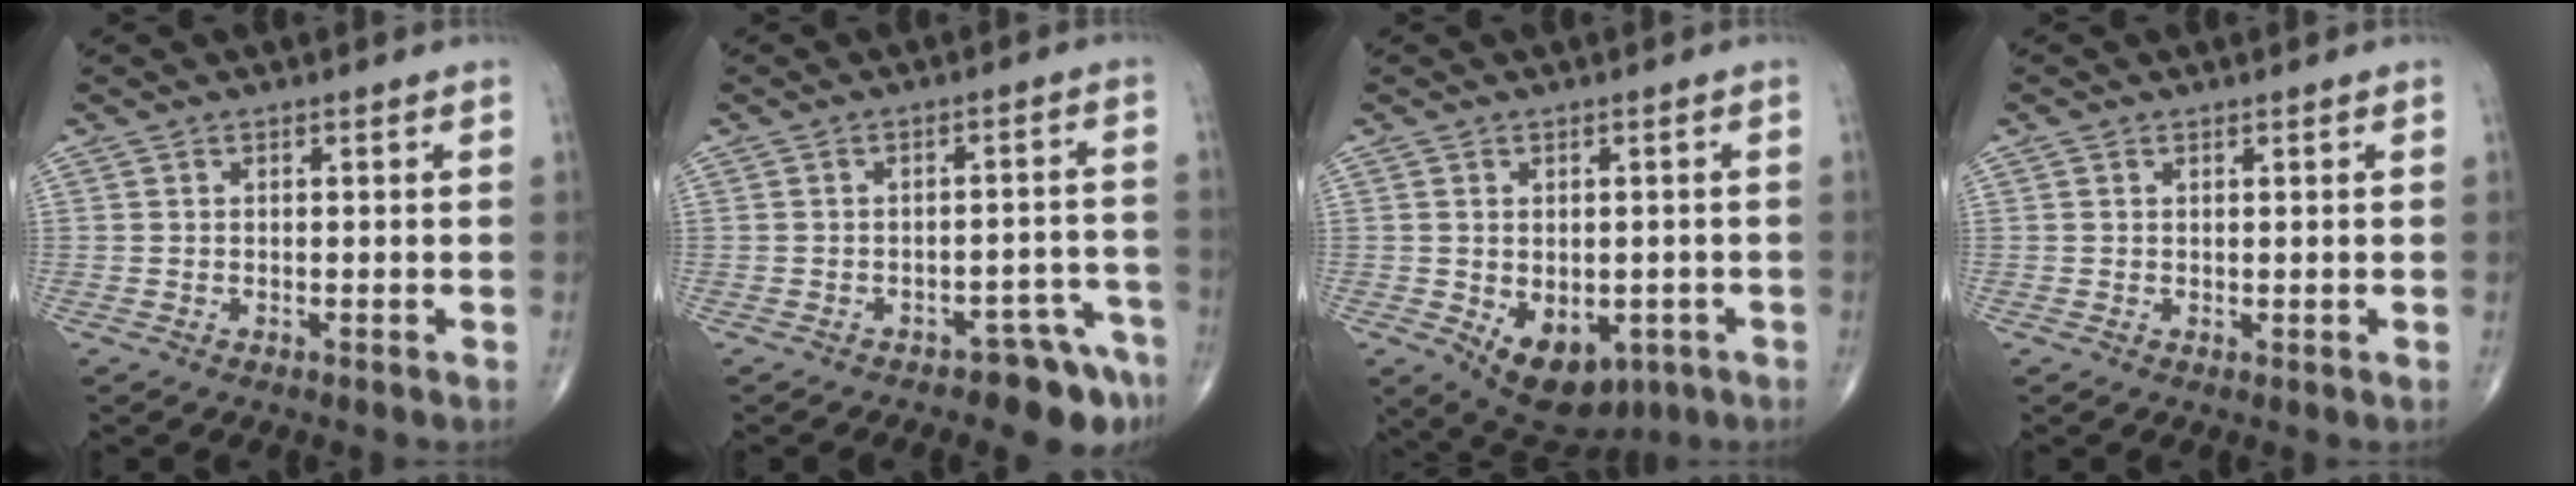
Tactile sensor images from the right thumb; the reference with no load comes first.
{"total": 7.7, "force": [-5.8, 3.0, 4.1], "torque": [-0.027, 0.055, -0.075]}
{"total": 11.1, "force": [-3.9, 7.1, 7.6], "torque": [-0.088, -0.002, -0.038]}
{"total": 0.6, "force": [0.4, 0.5, 0.2], "torque": [0.000, -0.003, 0.004]}